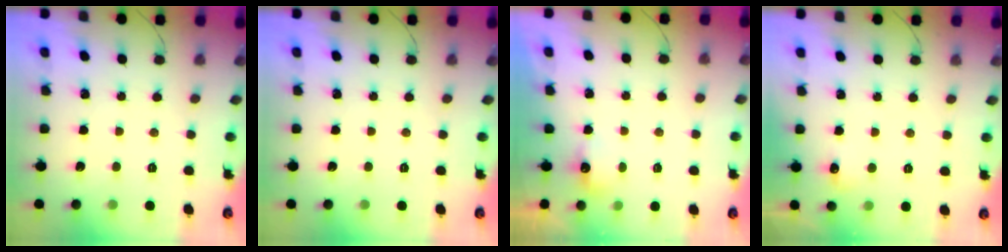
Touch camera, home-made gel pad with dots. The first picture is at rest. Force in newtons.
{"total": 0.0}
{"total": 4.9, "press": 4.8, "slide": 0.8}
{"total": 5.0, "press": 4.8, "slide": 1.2}